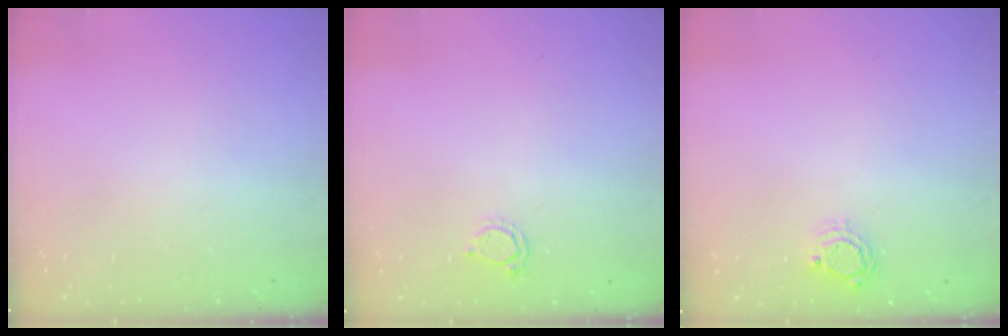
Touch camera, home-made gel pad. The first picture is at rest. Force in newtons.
{"total": 4.2, "press": 4.2, "slide": 0.4}
{"total": 4.8, "press": 4.8, "slide": 0.2}